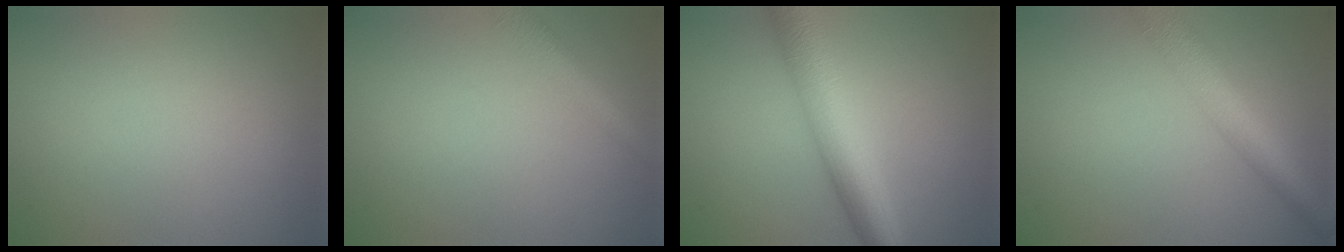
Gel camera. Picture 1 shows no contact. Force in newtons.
{"total": 2.8, "press": 2.8, "slide": 0.2}
{"total": 7.2, "press": 7.2, "slide": 0.1}
{"total": 5.4, "press": 5.4, "slide": 0.3}